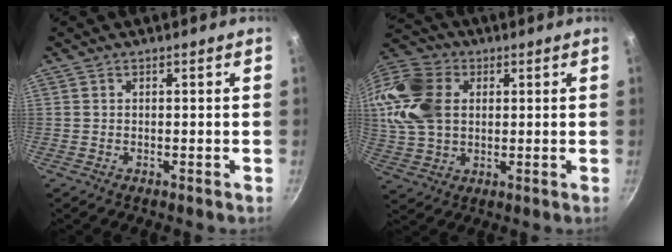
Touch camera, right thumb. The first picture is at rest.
{"total": 20.1, "force": [4.0, 14.8, 12.9], "torque": [-0.275, 0.019, 0.071]}